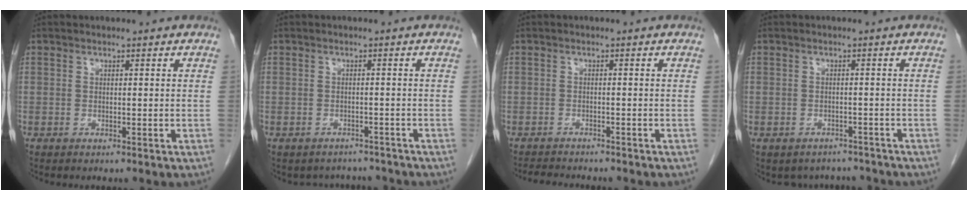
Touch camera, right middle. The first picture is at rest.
{"total": 4.3, "force": [-3.9, 1.8, -0.3], "torque": [0.004, 0.013, -0.048]}
{"total": 5.3, "force": [-4.9, 1.0, 1.7], "torque": [-0.027, -0.009, -0.072]}
{"total": 5.5, "force": [-4.9, 2.5, 0.1], "torque": [0.007, 0.015, -0.058]}